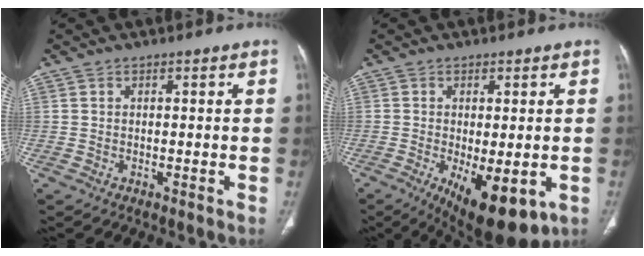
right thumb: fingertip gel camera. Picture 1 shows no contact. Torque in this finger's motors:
{"motor_torque": [-0.26, 0.59, 0.05, 0.04, 0.28]}